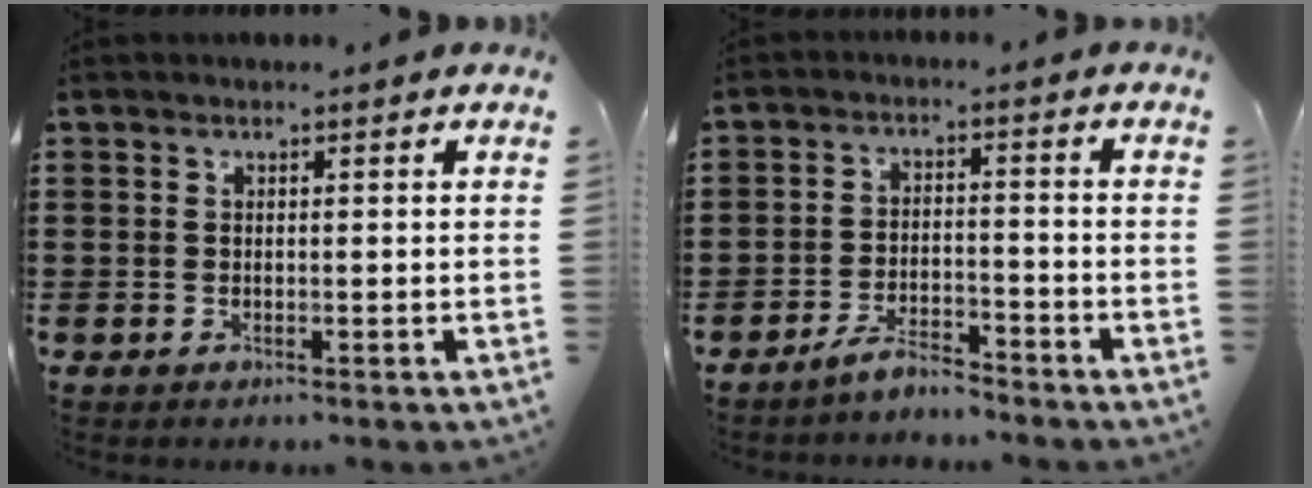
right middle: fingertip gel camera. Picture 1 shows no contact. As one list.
[{"total": 4.2, "force": [-4.0, 0.6, 1.1], "torque": [-0.027, 0.008, -0.082]}]